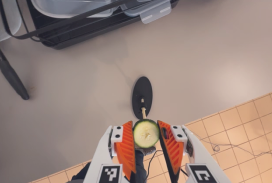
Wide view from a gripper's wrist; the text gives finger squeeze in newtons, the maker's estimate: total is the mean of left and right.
{"total": 8.0, "left": 7.8, "right": 8.2}